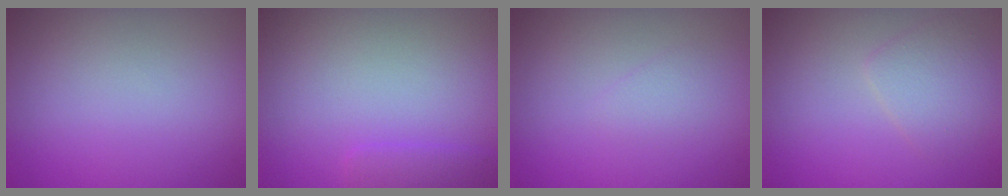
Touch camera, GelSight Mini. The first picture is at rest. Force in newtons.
{"total": 1.4, "press": 1.4, "slide": 0.1}
{"total": 0.9, "press": 0.9, "slide": 0.1}
{"total": 2.4, "press": 2.4, "slide": 0.1}